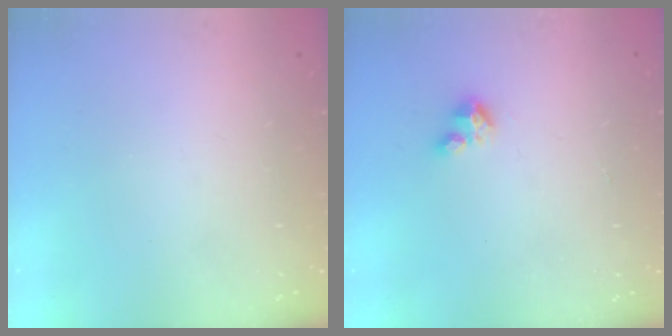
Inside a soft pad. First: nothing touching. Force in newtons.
{"total": 2.8, "press": 2.8, "slide": 0.2}